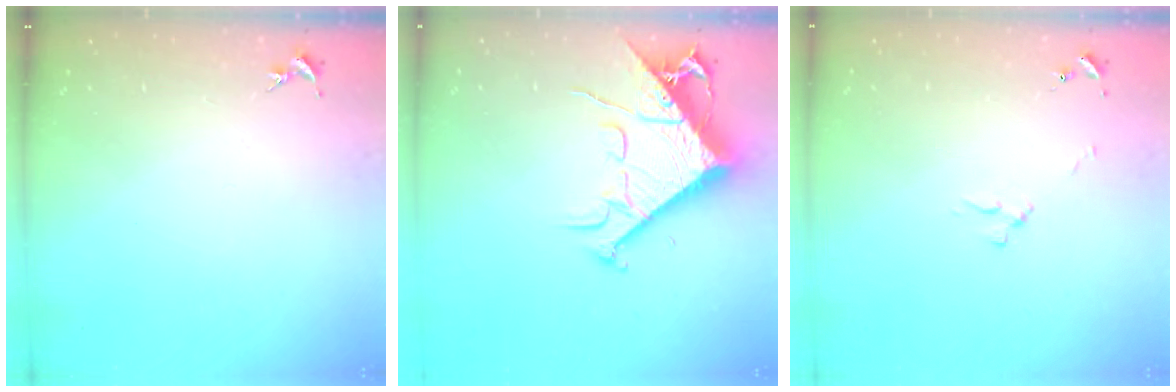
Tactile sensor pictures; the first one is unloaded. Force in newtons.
{"total": 12.9, "press": 12.8, "slide": 1.4}
{"total": 2.5, "press": 2.5, "slide": 0.3}